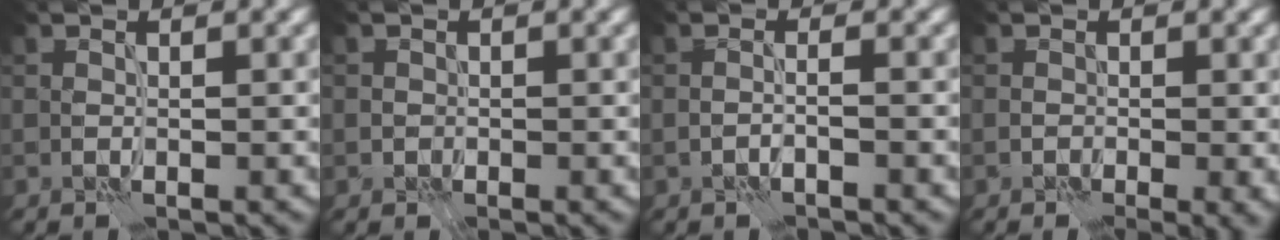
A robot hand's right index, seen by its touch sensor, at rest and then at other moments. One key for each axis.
{"total": 0.9, "fx": 0.0, "fy": 0.9, "fz": -0.1, "tx": 0.004, "ty": -0.004, "tz": 0.001}
{"total": 1.1, "fx": -0.8, "fy": -0.7, "fz": 0.1, "tx": -0.001, "ty": -0.002, "tz": -0.019}
{"total": 2.2, "fx": -0.2, "fy": 1.3, "fz": 1.7, "tx": -0.019, "ty": -0.008, "tz": -0.001}